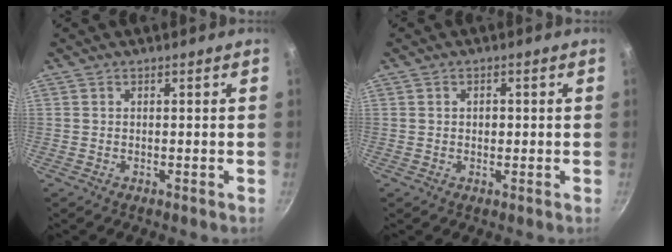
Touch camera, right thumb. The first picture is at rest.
{"total": 1.6, "force": [0.1, 1.2, 1.1], "torque": [-0.012, 0.004, 0.002]}